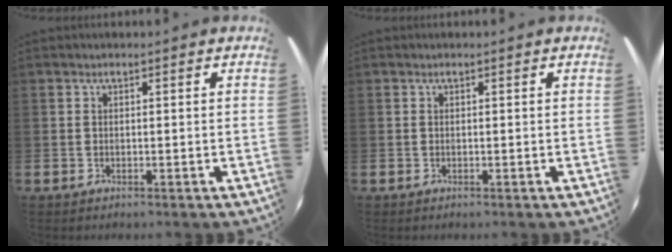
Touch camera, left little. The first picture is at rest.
{"total": 0.0}